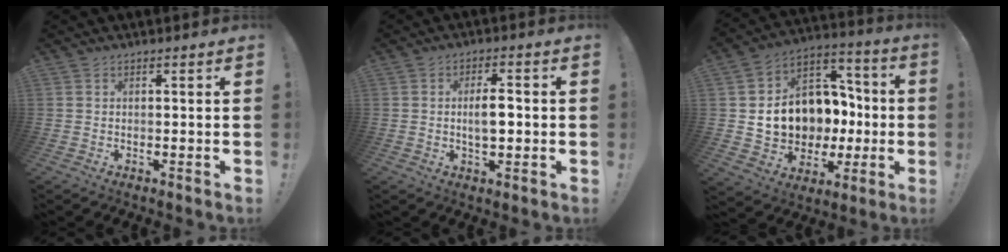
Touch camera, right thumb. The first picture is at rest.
{"total": 6.3, "force": [-0.4, 2.9, 5.5], "torque": [-0.088, 0.003, -0.012]}
{"total": 15.8, "force": [0.6, 13.6, 8.0], "torque": [-0.119, -0.010, 0.045]}